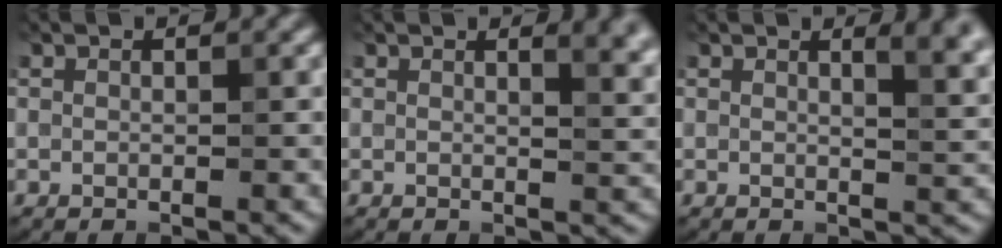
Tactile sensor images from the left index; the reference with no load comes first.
{"total": 3.1, "force": [1.8, 0.8, 2.4], "torque": [-0.026, 0.002, 0.026]}
{"total": 3.7, "force": [2.0, 1.0, 3.0], "torque": [-0.028, 0.004, 0.026]}